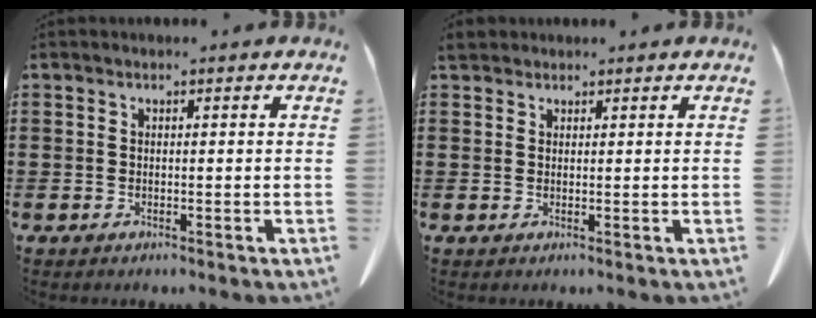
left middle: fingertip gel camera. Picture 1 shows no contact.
{"total": 1.8, "force": [1.6, 0.8, 0.4], "torque": [-0.015, 0.004, 0.032]}